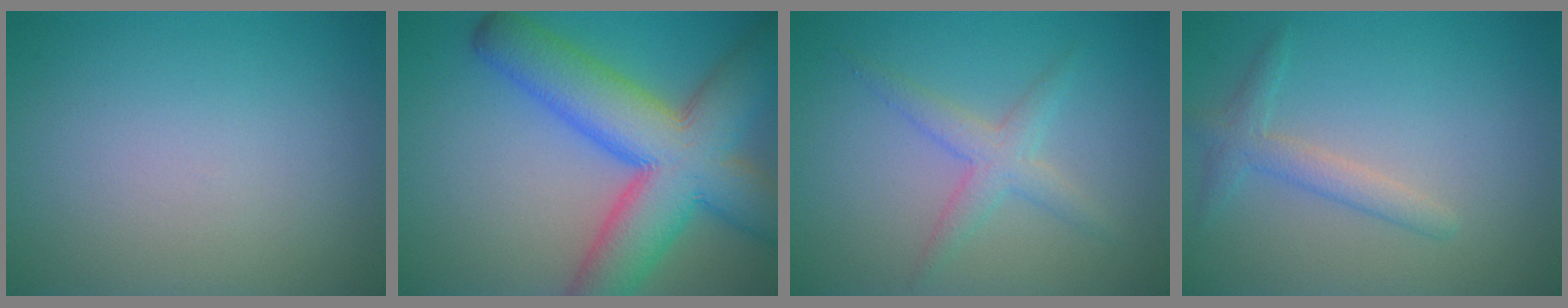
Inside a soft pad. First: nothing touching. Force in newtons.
{"total": 11.7, "press": 11.7, "slide": 0.5}
{"total": 2.5, "press": 2.5, "slide": 0.1}
{"total": 2.1, "press": 2.1, "slide": 0.1}